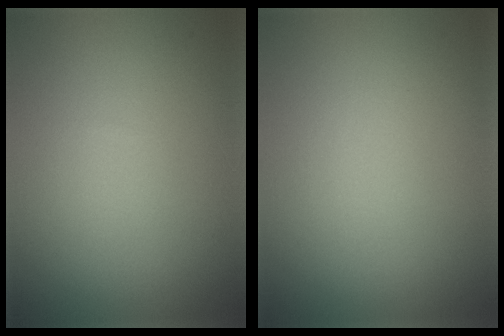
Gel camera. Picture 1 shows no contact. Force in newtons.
{"total": 0.0}